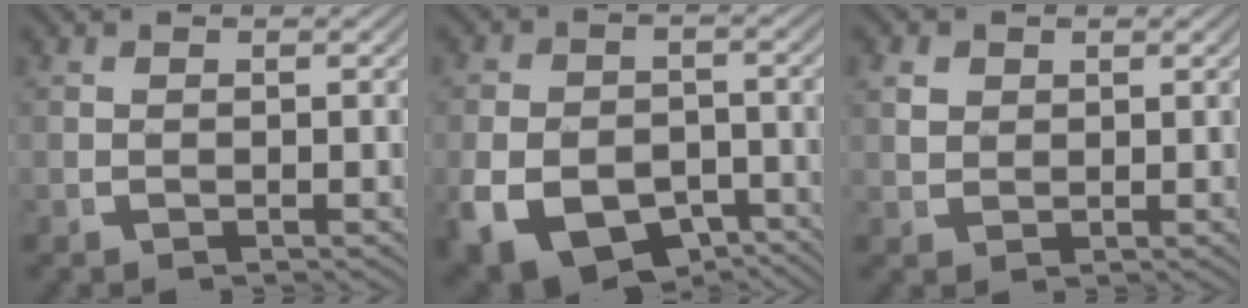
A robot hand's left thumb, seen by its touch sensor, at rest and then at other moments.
{"total": 10.7, "force": [-5.1, 7.5, 5.6], "torque": [-0.113, -0.052, -0.063]}
{"total": 2.0, "force": [1.1, 1.5, 0.8], "torque": [-0.017, -0.002, 0.029]}